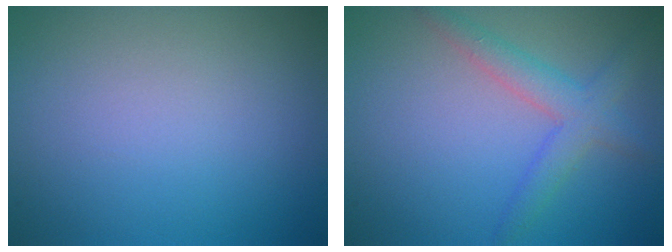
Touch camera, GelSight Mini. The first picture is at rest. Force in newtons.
{"total": 3.2, "press": 3.2, "slide": 0.2}